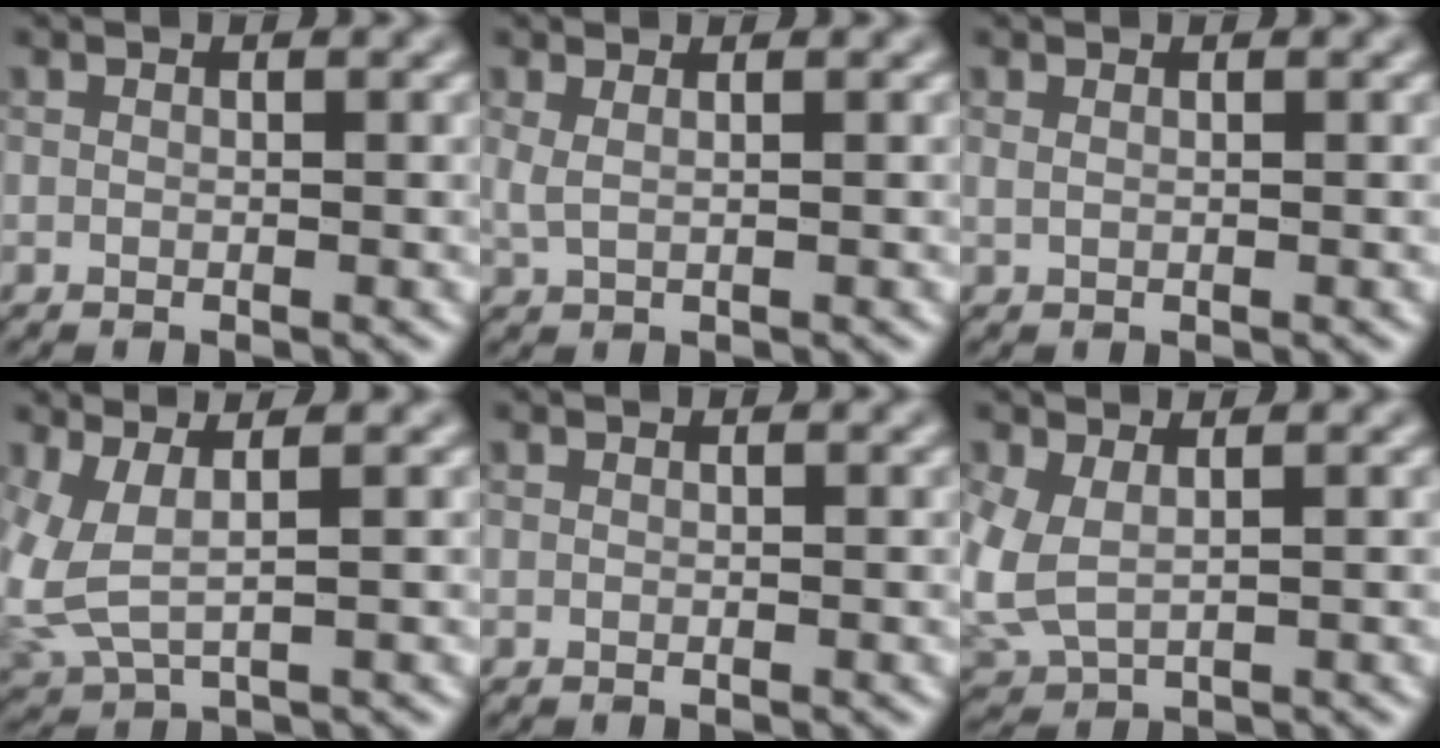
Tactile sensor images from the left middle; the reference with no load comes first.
{"total": 1.4, "force": [0.7, 0.6, 1.1], "torque": [-0.020, -0.004, 0.009]}
{"total": 0.7, "force": [0.5, 0.3, 0.4], "torque": [-0.009, 0.000, 0.004]}
{"total": 4.3, "force": [0.8, 1.8, 3.8], "torque": [-0.113, -0.007, 0.022]}
{"total": 0.0}
{"total": 4.1, "force": [0.8, 2.5, 3.1], "torque": [-0.092, -0.006, 0.017]}